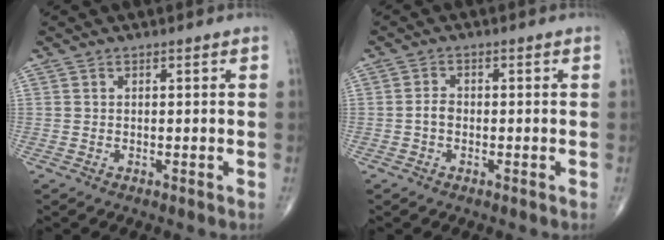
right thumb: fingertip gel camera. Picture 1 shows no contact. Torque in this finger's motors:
{"motor_torque": [0.21, 0.05, 0.23, -0.01, 0.13]}